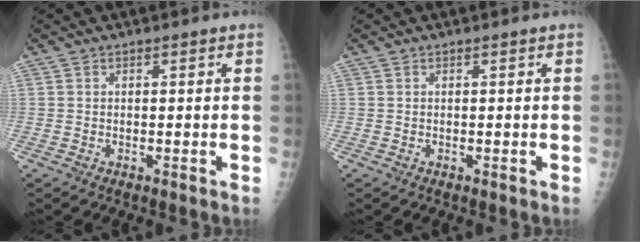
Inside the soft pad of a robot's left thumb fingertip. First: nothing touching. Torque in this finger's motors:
{"motor_torque": [0.00, 0.00, -0.04, -0.08, 0.00]}